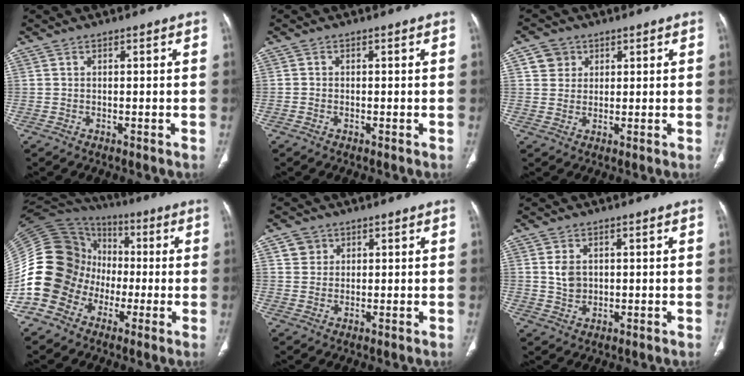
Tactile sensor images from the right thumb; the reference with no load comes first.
{"total": 0.5, "force": [-0.3, 0.4, 0.2], "torque": [-0.003, 0.001, -0.007]}
{"total": 4.2, "force": [1.7, 3.8, 0.7], "torque": [0.008, -0.004, 0.027]}
{"total": 20.0, "force": [-4.9, 17.5, 8.3], "torque": [-0.157, 0.072, -0.091]}
{"total": 3.1, "force": [1.4, 2.8, 0.4], "torque": [0.012, -0.006, 0.021]}
{"total": 3.7, "force": [0.7, 2.8, 2.3], "torque": [-0.030, -0.007, 0.019]}